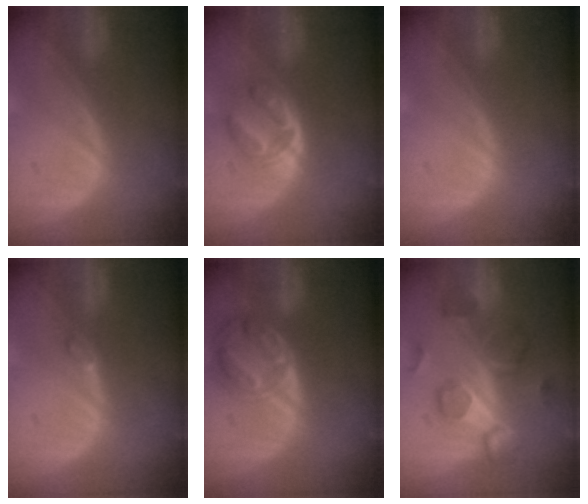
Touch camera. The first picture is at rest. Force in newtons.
{"total": 6.2, "press": 5.1, "slide": 3.6}
{"total": 0.0}
{"total": 1.2, "press": 1.1, "slide": 0.2}
{"total": 8.3, "press": 7.1, "slide": 4.2}
{"total": 8.4, "press": 8.3, "slide": 1.3}